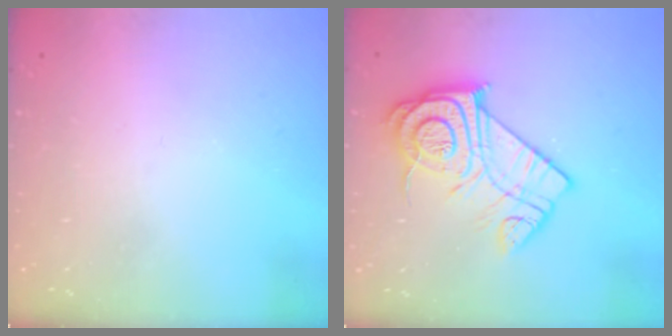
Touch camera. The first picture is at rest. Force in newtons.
{"total": 16.5, "press": 16.4, "slide": 1.3}